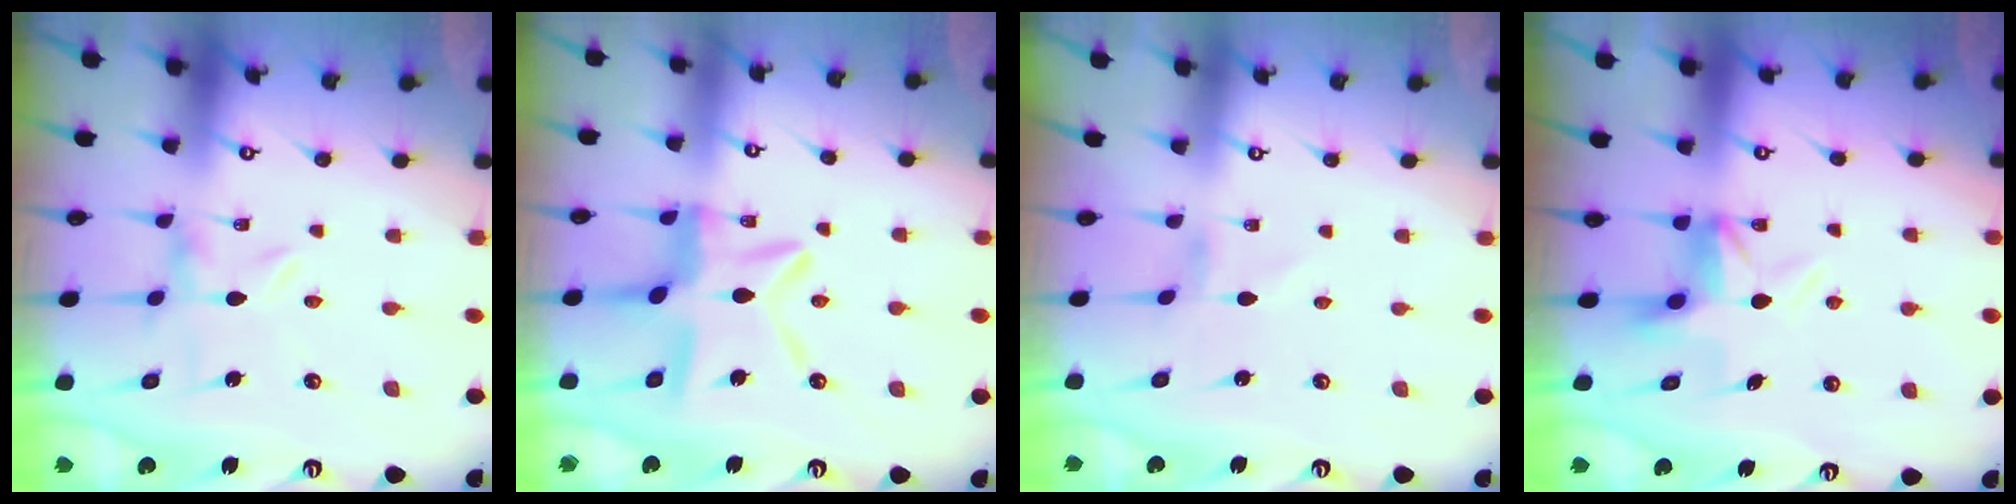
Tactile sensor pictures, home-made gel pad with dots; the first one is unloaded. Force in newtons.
{"total": 11.0, "press": 10.9, "slide": 1.0}
{"total": 0.9, "press": 0.8, "slide": 0.1}
{"total": 5.5, "press": 5.3, "slide": 1.2}